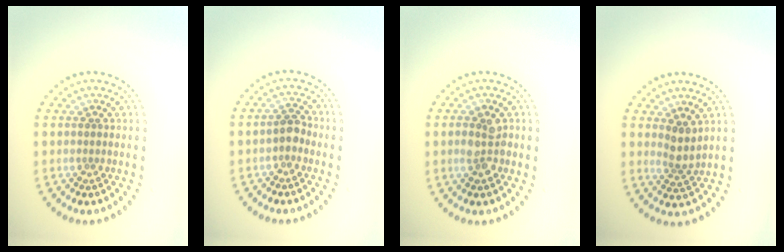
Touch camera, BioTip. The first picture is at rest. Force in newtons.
{"total": 1.5, "press": 1.3, "slide": 0.7}
{"total": 2.5, "press": 2.5, "slide": 0.5}
{"total": 2.1, "press": 1.8, "slide": 1.1}